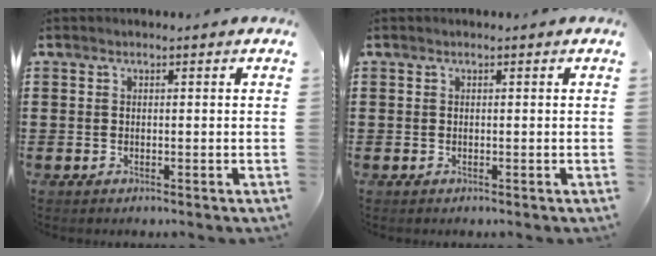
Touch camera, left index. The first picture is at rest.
{"total": 0.0}